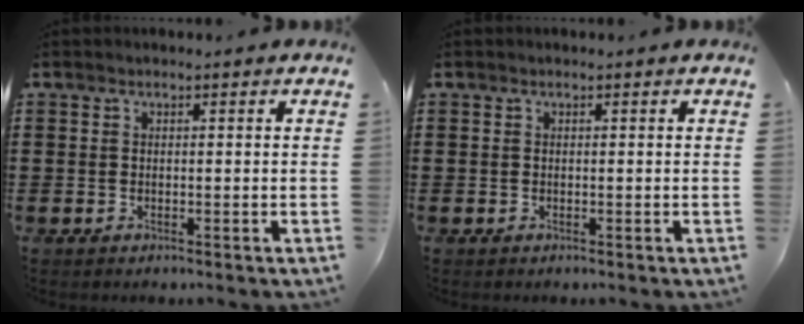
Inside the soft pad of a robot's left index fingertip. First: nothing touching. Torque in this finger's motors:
{"motor_torque": [-0.05, -0.02, 0.03, -0.01]}